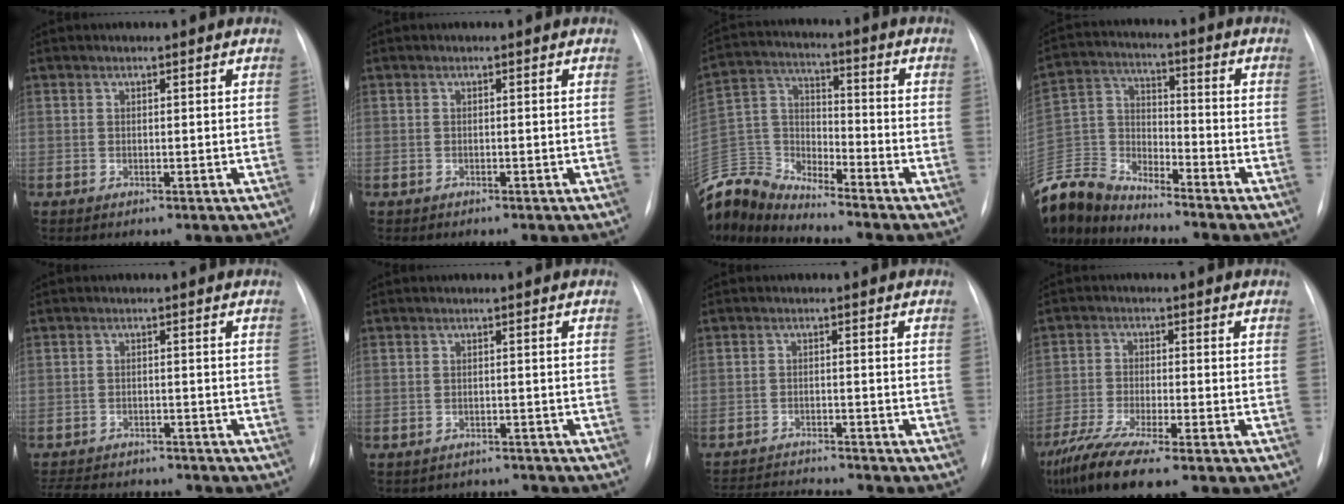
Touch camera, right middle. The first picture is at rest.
{"total": 0.0}
{"total": 13.8, "force": [-13.6, 1.2, 1.9], "torque": [-0.055, 0.041, -0.270]}
{"total": 13.3, "force": [-13.0, 1.5, 1.9], "torque": [-0.049, 0.024, -0.258]}
{"total": 13.4, "force": [-12.0, 4.2, 4.3], "torque": [-0.092, 0.003, -0.157]}
{"total": 5.2, "force": [-4.9, 1.9, -0.3], "torque": [0.005, 0.014, -0.056]}
{"total": 9.4, "force": [-9.2, -0.3, 2.1], "torque": [-0.037, -0.003, -0.148]}
{"total": 10.9, "force": [-8.3, 0.7, 7.0], "torque": [-0.133, -0.028, -0.145]}